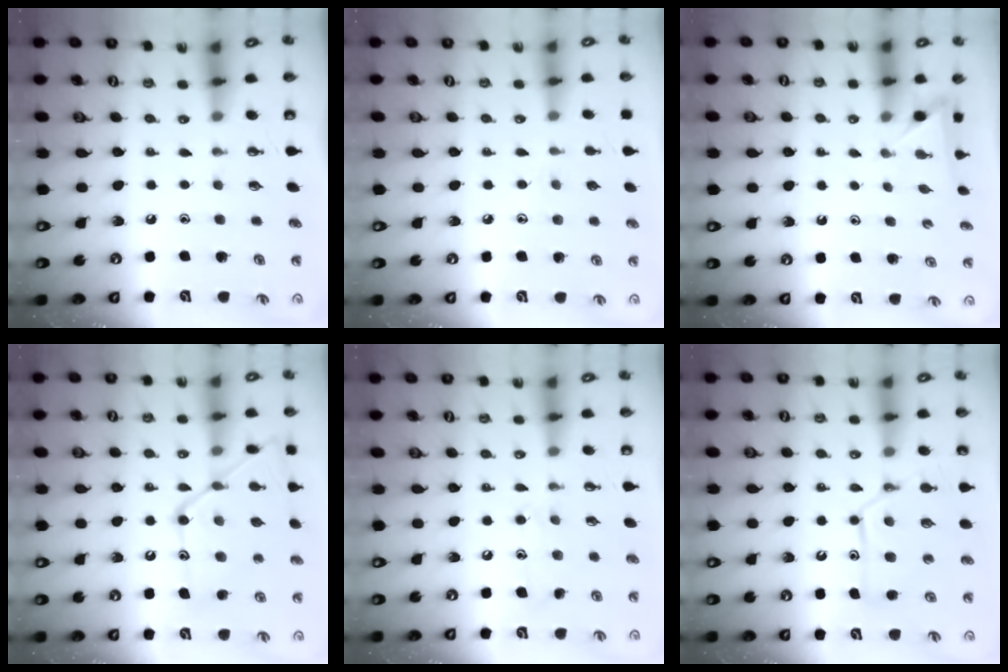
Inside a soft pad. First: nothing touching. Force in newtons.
{"total": 4.3, "press": 4.3, "slide": 0.4}
{"total": 2.2, "press": 2.2, "slide": 0.2}
{"total": 18.7, "press": 18.6, "slide": 1.6}
{"total": 9.1, "press": 9.1, "slide": 0.6}
{"total": 14.2, "press": 14.2, "slide": 1.1}